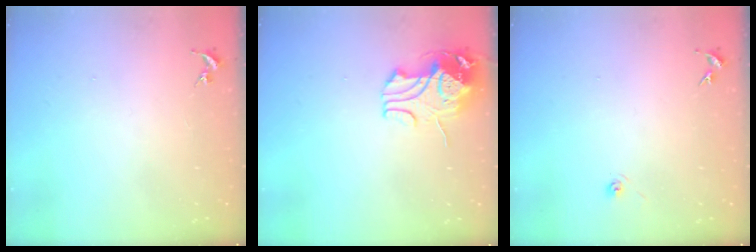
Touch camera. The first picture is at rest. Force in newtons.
{"total": 11.6, "press": 11.5, "slide": 1.5}
{"total": 3.2, "press": 2.7, "slide": 1.7}